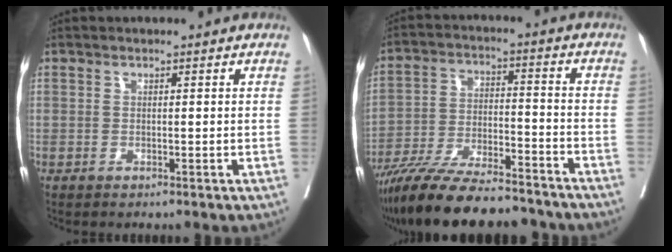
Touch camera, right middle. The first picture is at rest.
{"total": 19.3, "force": [-16.9, 3.1, 8.8], "torque": [-0.162, -0.016, -0.277]}